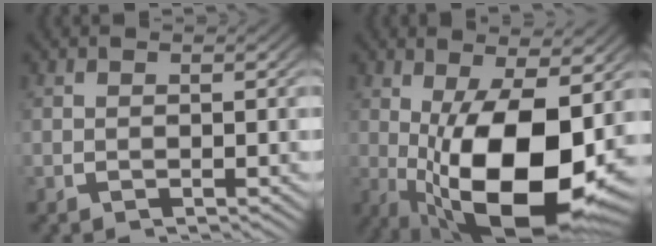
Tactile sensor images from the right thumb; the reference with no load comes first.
{"total": 16.8, "force": [-2.2, 8.6, 14.3], "torque": [-0.256, -0.064, 0.008]}